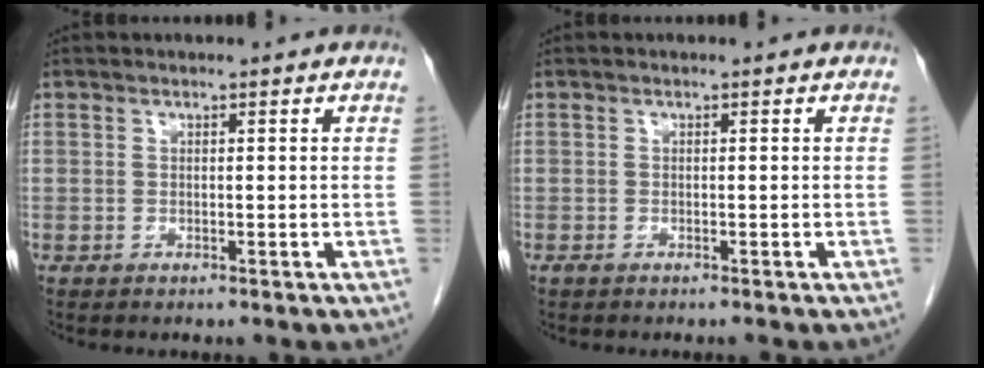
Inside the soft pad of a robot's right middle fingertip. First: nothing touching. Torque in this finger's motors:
{"motor_torque": [-0.12, -0.01, 0.04, 0.00]}